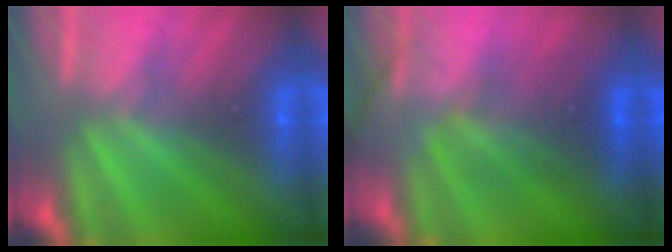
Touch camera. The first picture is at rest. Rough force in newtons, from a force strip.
{"total": 2.6}